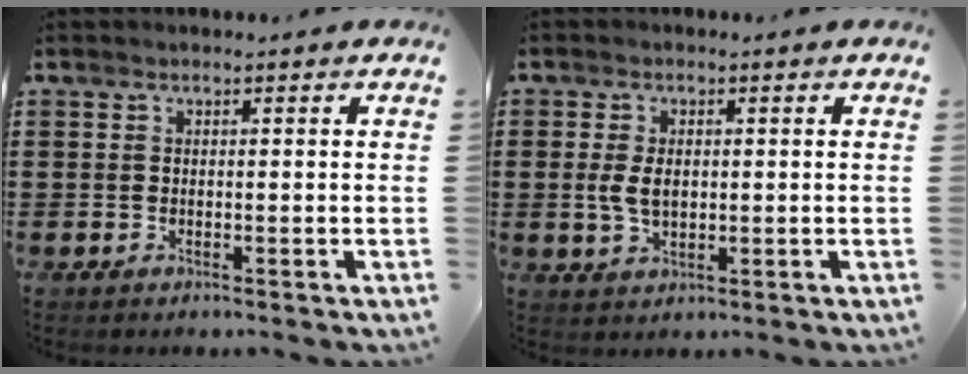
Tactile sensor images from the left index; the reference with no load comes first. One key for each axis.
{"total": 4.0, "fx": 0.2, "fy": 2.3, "fz": 3.3, "tx": -0.080, "ty": 0.002, "tz": -0.001}